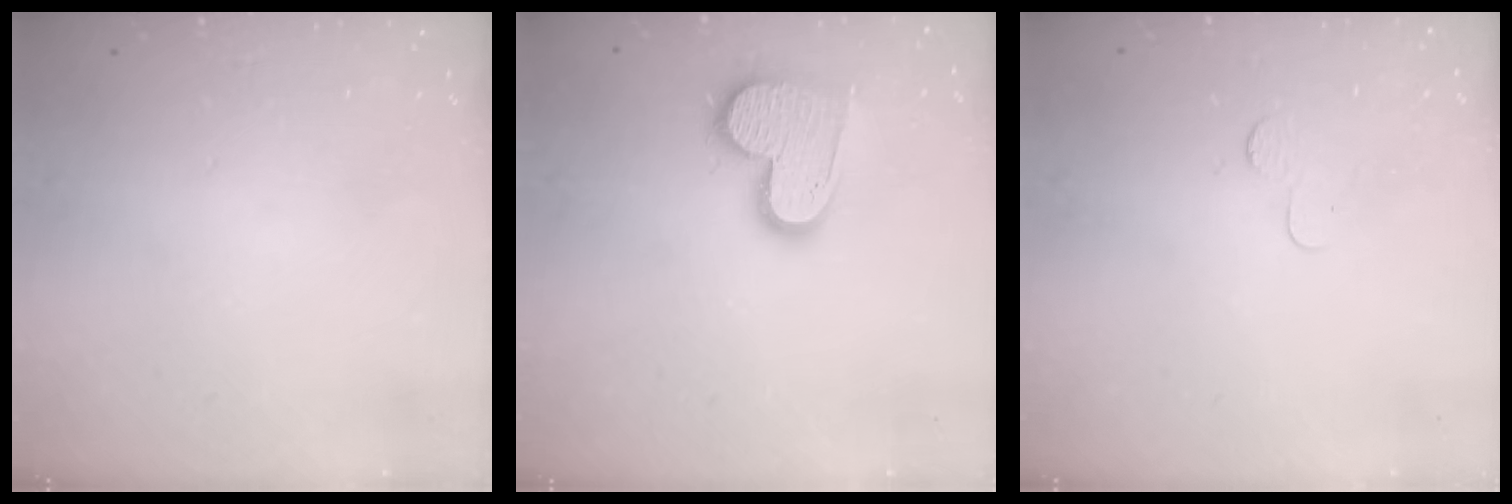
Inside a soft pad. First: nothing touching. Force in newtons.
{"total": 13.6, "press": 13.5, "slide": 0.9}
{"total": 2.3, "press": 2.3, "slide": 0.2}